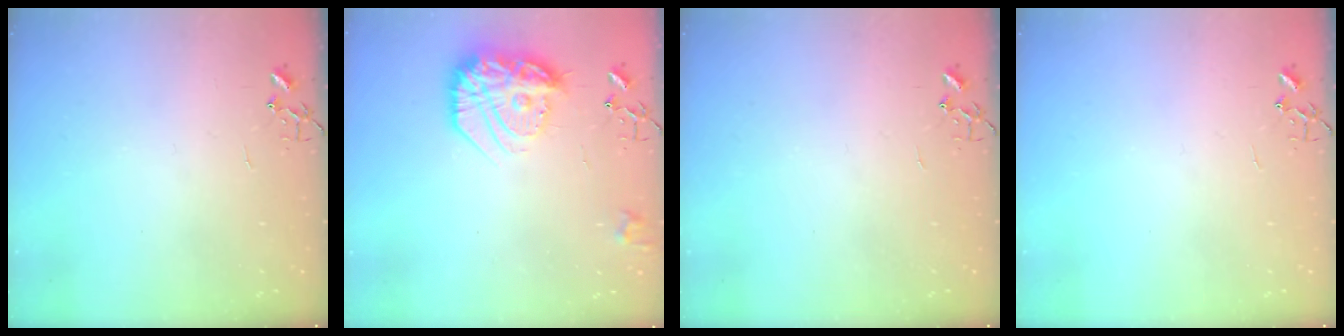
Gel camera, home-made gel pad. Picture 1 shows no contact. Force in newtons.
{"total": 17.9, "press": 17.9, "slide": 0.7}
{"total": 0.0}
{"total": 0.0}